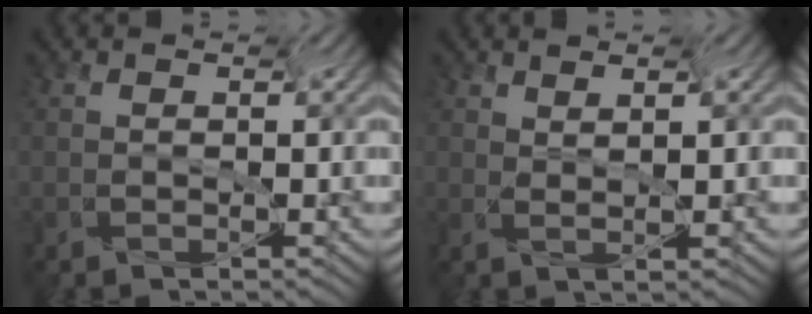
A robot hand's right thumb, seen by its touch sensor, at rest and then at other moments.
{"total": 2.4, "force": [2.1, -0.4, 0.9], "torque": [-0.016, -0.010, 0.038]}